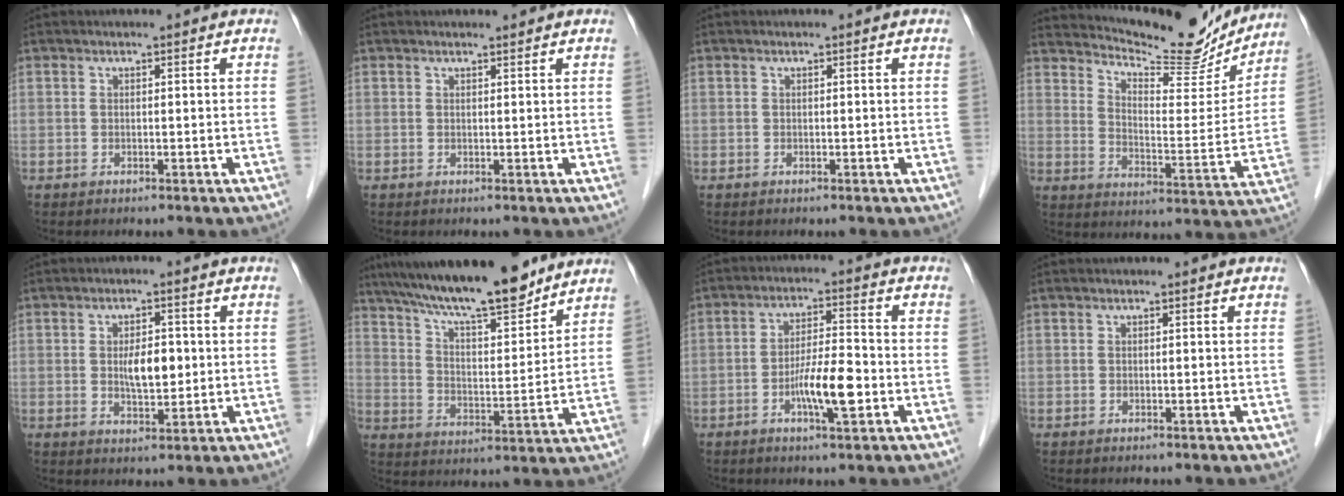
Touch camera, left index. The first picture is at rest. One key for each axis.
{"total": 0.8, "fx": 0.8, "fy": 0.0, "fz": 0.1, "tx": -0.008, "ty": 0.001, "tz": 0.014}
{"total": 0.0}
{"total": 17.6, "fx": 16.5, "fy": 3.2, "fz": 5.3, "tx": -0.085, "ty": -0.035, "tz": 0.226}
{"total": 5.0, "fx": 0.3, "fy": 2.1, "fz": 4.5, "tx": -0.078, "ty": 0.001, "tz": 0.009}
{"total": 17.2, "fx": 14.3, "fy": 2.6, "fz": 9.2, "tx": -0.156, "ty": 0.012, "tz": 0.239}
{"total": 7.3, "fx": -2.5, "fy": 1.1, "fz": 6.8, "tx": -0.130, "ty": -0.001, "tz": -0.044}
{"total": 0.0}